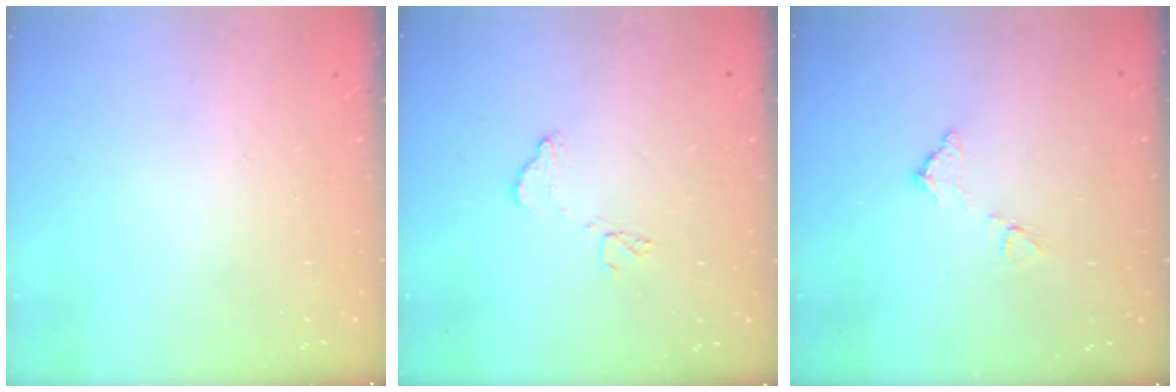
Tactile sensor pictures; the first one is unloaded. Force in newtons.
{"total": 9.0, "press": 9.0, "slide": 0.5}
{"total": 7.3, "press": 7.3, "slide": 0.4}